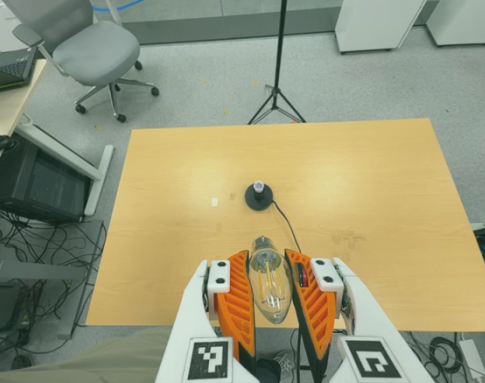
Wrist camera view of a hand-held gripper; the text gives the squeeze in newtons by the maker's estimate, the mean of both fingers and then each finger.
{"total": 20.7, "left": 22.6, "right": 18.8}